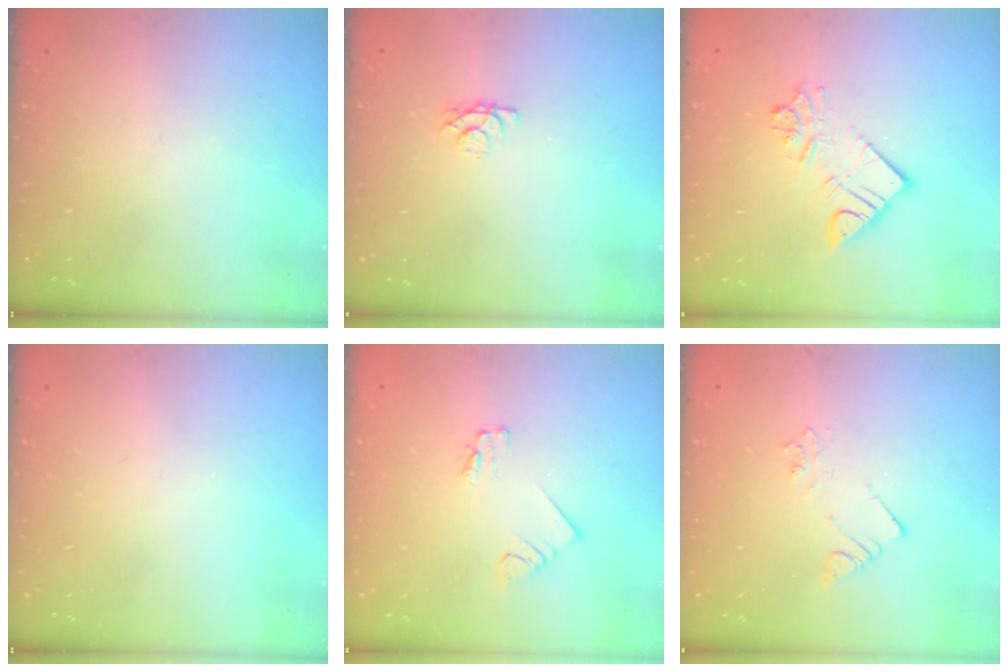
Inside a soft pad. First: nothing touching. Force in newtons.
{"total": 4.2, "press": 4.2, "slide": 0.5}
{"total": 10.8, "press": 10.8, "slide": 1.1}
{"total": 0.0}
{"total": 1.6, "press": 1.5, "slide": 0.2}
{"total": 2.1, "press": 2.1, "slide": 0.4}